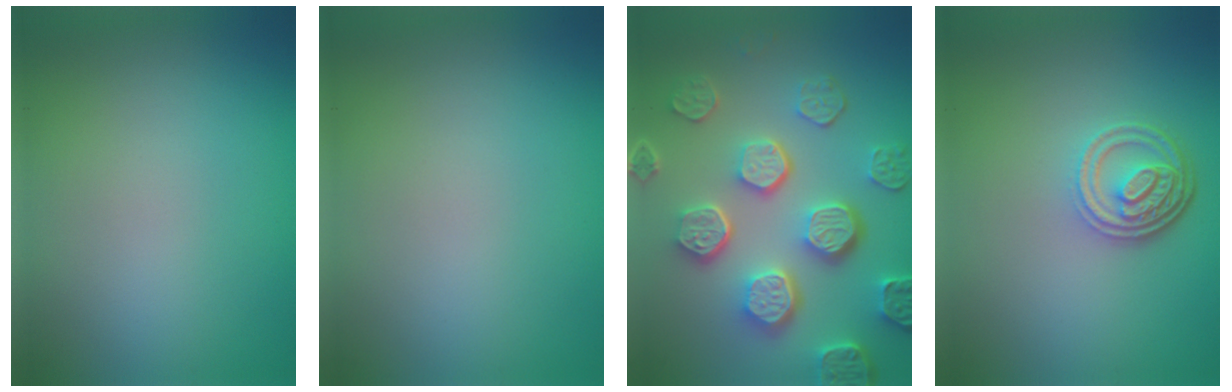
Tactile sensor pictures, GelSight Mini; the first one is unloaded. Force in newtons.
{"total": 0.0}
{"total": 7.9, "press": 6.0, "slide": 5.2}
{"total": 4.5, "press": 3.3, "slide": 3.0}